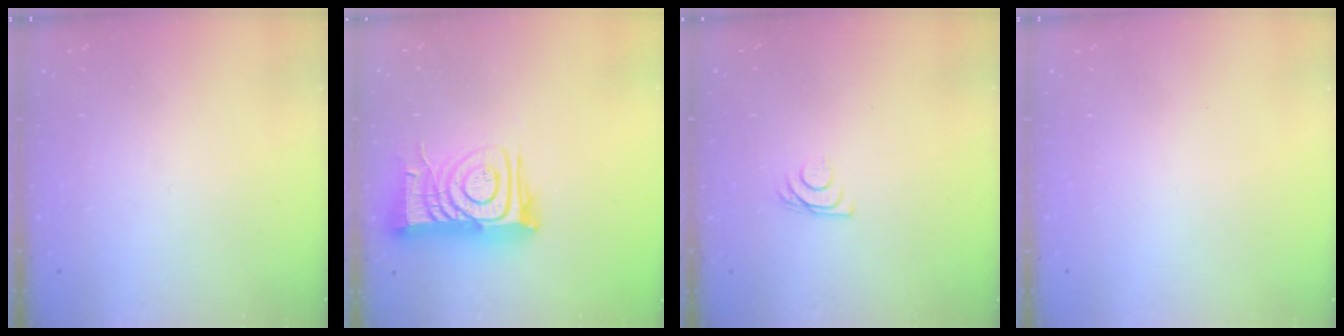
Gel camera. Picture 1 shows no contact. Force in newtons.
{"total": 12.7, "press": 12.7, "slide": 1.2}
{"total": 6.1, "press": 6.0, "slide": 0.8}
{"total": 1.7, "press": 1.6, "slide": 0.1}